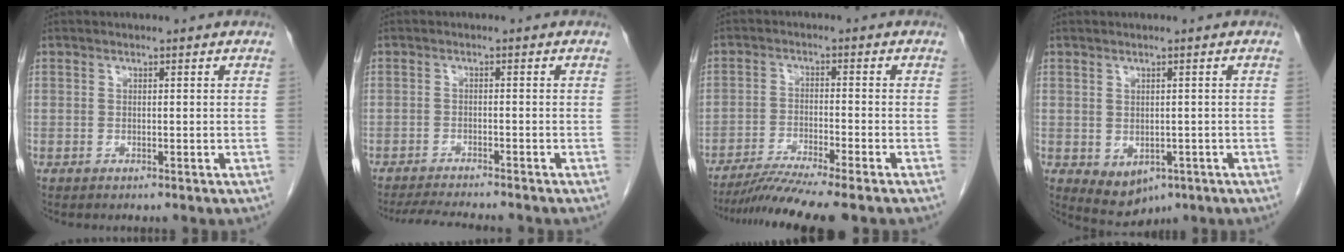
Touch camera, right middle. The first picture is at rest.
{"total": 7.6, "force": [-7.0, 0.6, 2.9], "torque": [-0.043, -0.014, -0.108]}
{"total": 8.6, "force": [-7.2, -1.1, 4.5], "torque": [-0.065, -0.028, -0.121]}
{"total": 5.2, "force": [-2.1, 3.6, 3.0], "torque": [-0.043, -0.006, -0.018]}